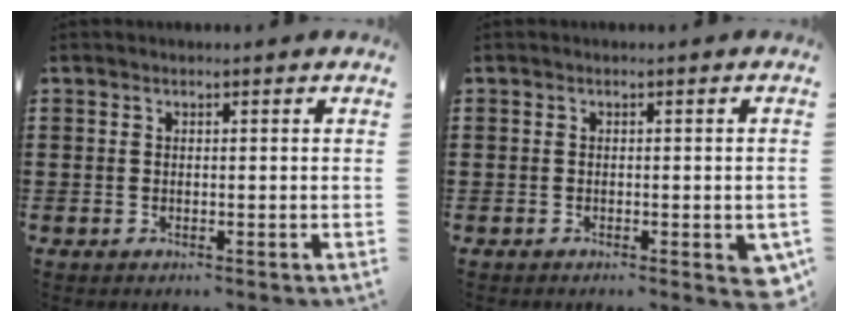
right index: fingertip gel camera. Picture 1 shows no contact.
{"total": 1.3, "force": [-0.7, 0.7, 0.8], "torque": [-0.015, -0.001, -0.013]}